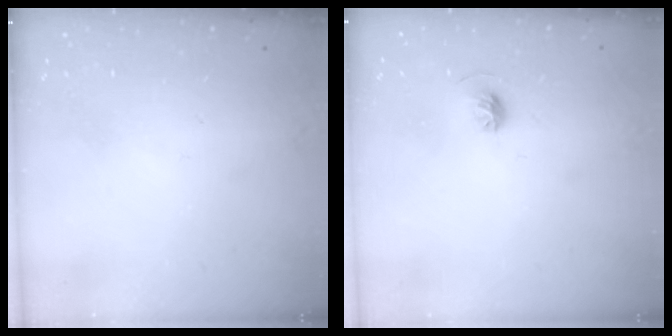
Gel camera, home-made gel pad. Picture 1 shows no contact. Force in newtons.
{"total": 5.4, "press": 5.2, "slide": 1.2}